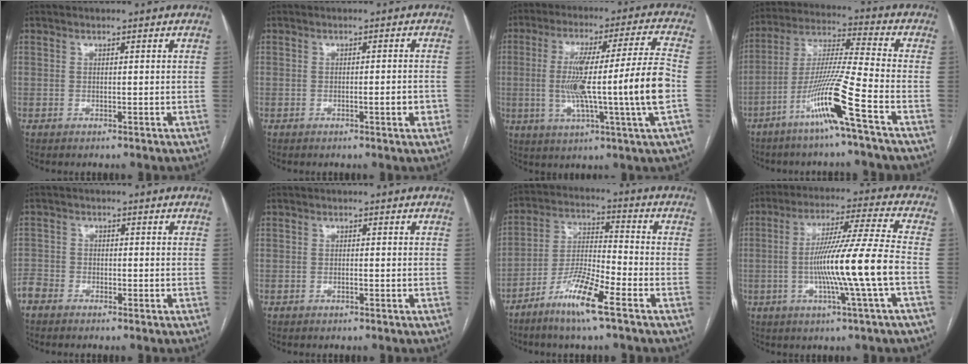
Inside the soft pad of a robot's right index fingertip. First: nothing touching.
{"total": 3.2, "force": [-1.1, 0.3, 2.9], "torque": [-0.041, -0.002, -0.016]}
{"total": 17.8, "force": [-2.2, -1.3, 17.7], "torque": [-0.300, 0.005, -0.042]}
{"total": 12.7, "force": [-6.6, -1.9, 10.7], "torque": [-0.213, -0.015, -0.130]}
{"total": 2.8, "force": [-2.4, 1.6, 0.2], "torque": [-0.003, 0.001, -0.051]}
{"total": 0.5, "force": [-0.3, 0.0, 0.4], "torque": [-0.012, 0.000, -0.005]}
{"total": 9.9, "force": [-6.1, 0.7, 7.7], "torque": [-0.158, -0.013, -0.122]}
{"total": 13.6, "force": [-2.8, -2.1, 13.1], "torque": [-0.233, -0.003, -0.055]}